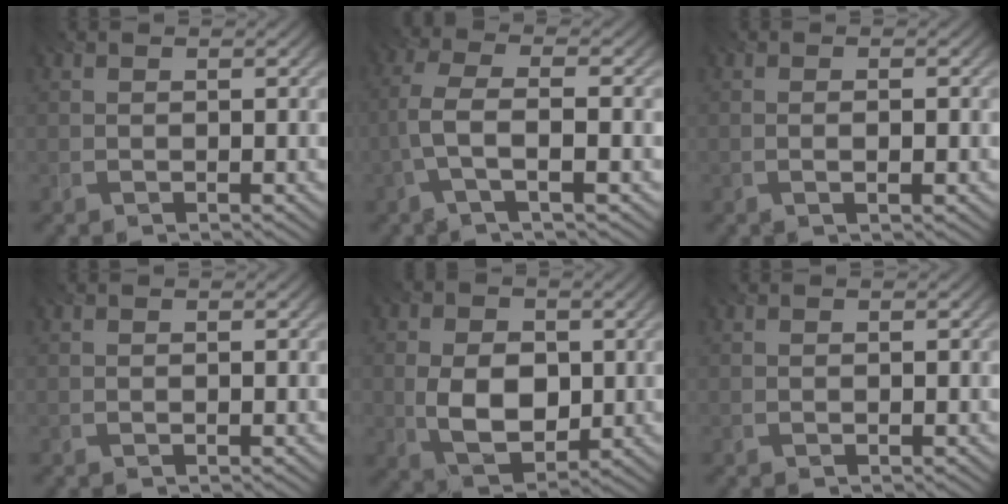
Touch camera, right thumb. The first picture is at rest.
{"total": 4.4, "force": [-2.4, 0.6, 3.6], "torque": [-0.075, 0.002, -0.061]}
{"total": 1.1, "force": [-0.7, -0.3, 0.8], "torque": [-0.007, -0.005, -0.020]}
{"total": 0.0}
{"total": 8.2, "force": [-1.3, 5.5, 5.9], "torque": [-0.113, -0.017, -0.030]}
{"total": 0.0}